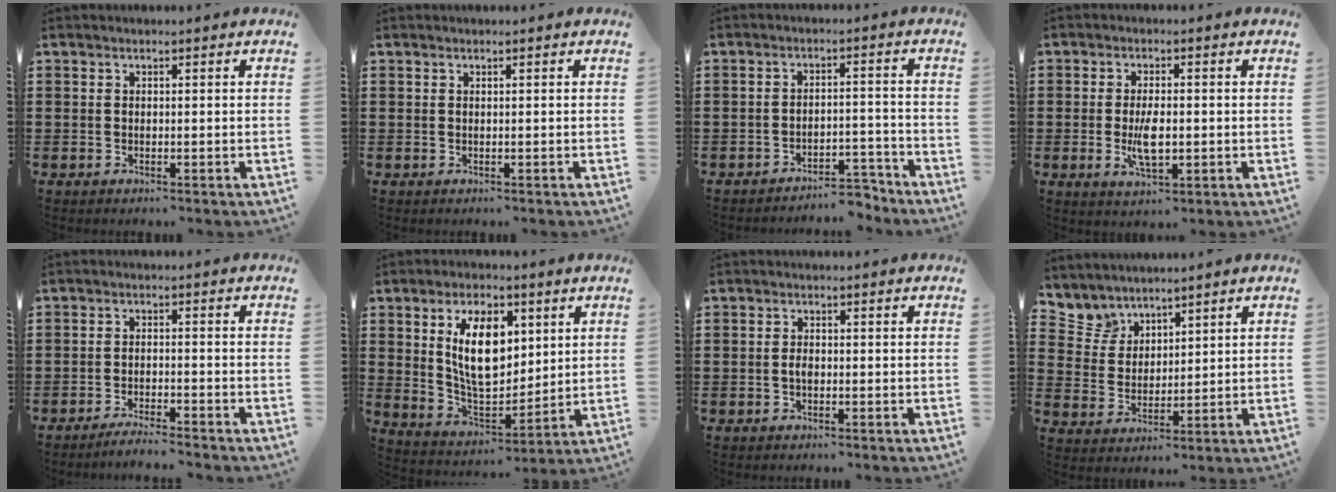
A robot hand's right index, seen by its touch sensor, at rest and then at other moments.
{"total": 0.0}
{"total": 4.5, "force": [-4.3, 0.7, 1.3], "torque": [-0.023, 0.008, -0.086]}
{"total": 5.2, "force": [-0.7, 1.9, 4.8], "torque": [-0.099, -0.008, -0.013]}
{"total": 2.8, "force": [-2.7, -0.3, 0.6], "torque": [-0.013, 0.000, -0.055]}
{"total": 11.0, "force": [3.2, 6.2, 8.6], "torque": [-0.161, 0.008, 0.056]}
{"total": 1.2, "force": [-0.3, 0.7, 1.0], "torque": [-0.021, -0.001, -0.005]}
{"total": 4.8, "force": [4.0, 2.7, -0.1], "torque": [-0.025, -0.009, 0.074]}